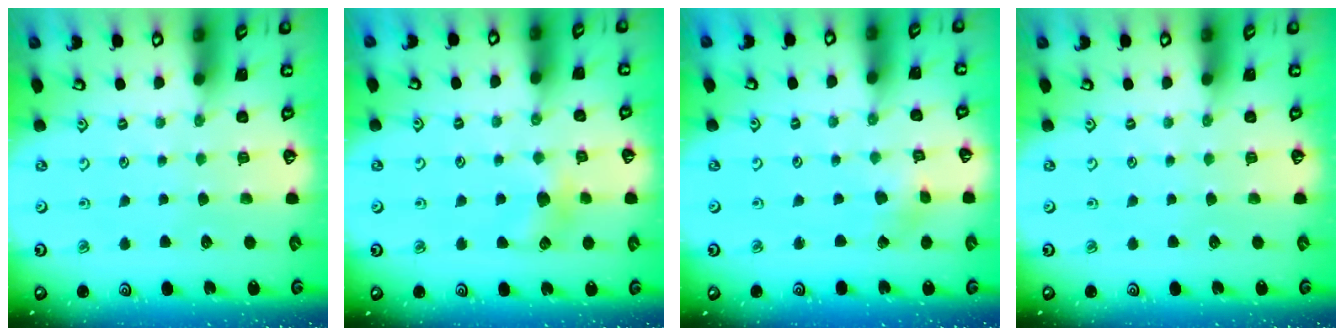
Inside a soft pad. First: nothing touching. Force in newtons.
{"total": 5.9, "press": 5.8, "slide": 1.3}
{"total": 2.0, "press": 2.0, "slide": 0.1}
{"total": 0.0}